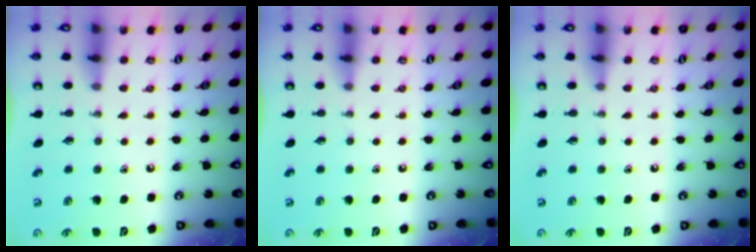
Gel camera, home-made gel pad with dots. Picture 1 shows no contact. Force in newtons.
{"total": 0.0}
{"total": 0.0}